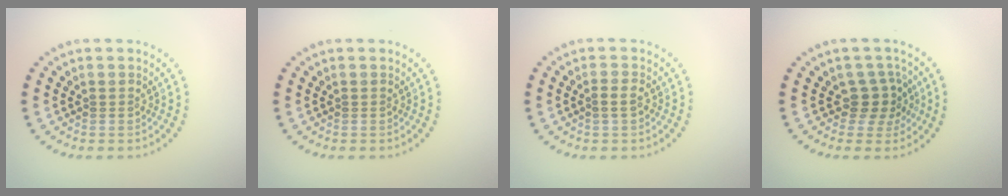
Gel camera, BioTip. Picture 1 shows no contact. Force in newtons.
{"total": 0.0}
{"total": 1.2, "press": 1.2, "slide": 0.3}
{"total": 2.5, "press": 2.0, "slide": 1.6}